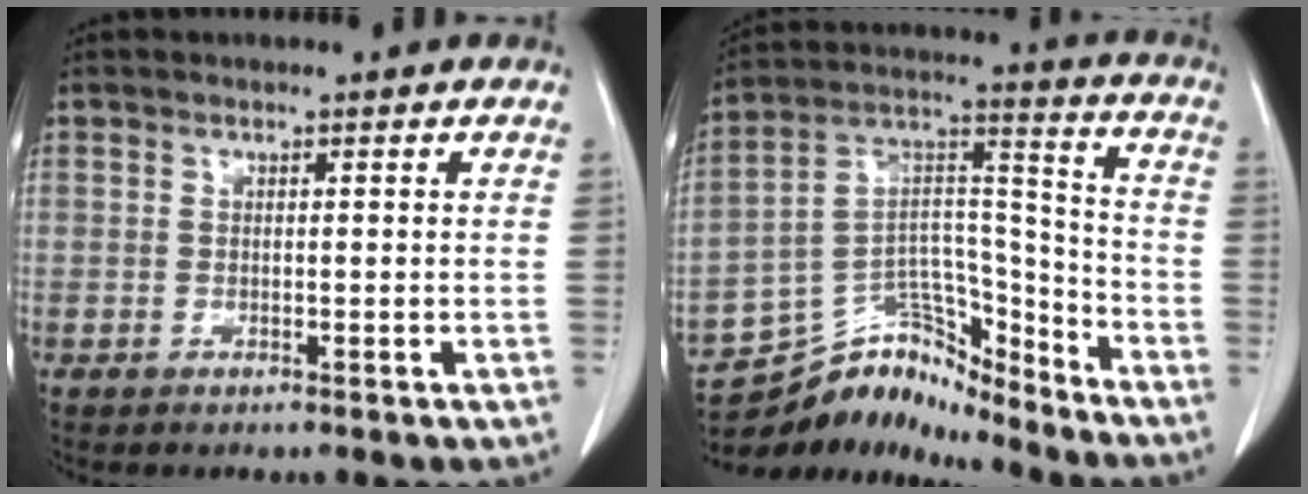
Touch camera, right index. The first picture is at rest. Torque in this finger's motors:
{"motor_torque": [-1.26, -0.24, -0.51, -0.16]}